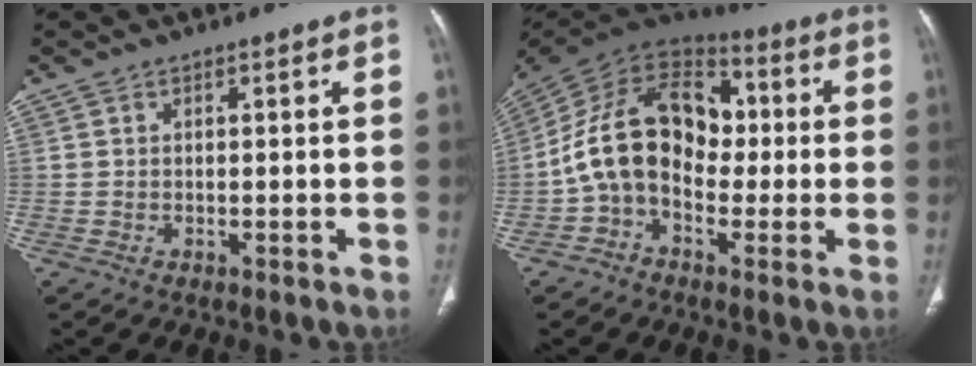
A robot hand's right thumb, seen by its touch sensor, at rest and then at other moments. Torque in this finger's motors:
{"motor_torque": [2.50, 2.51, 1.38, -1.31, 0.53]}